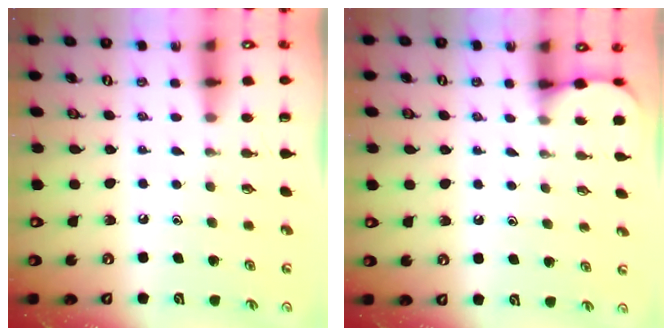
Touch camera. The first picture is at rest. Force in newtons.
{"total": 2.4, "press": 2.4, "slide": 0.2}